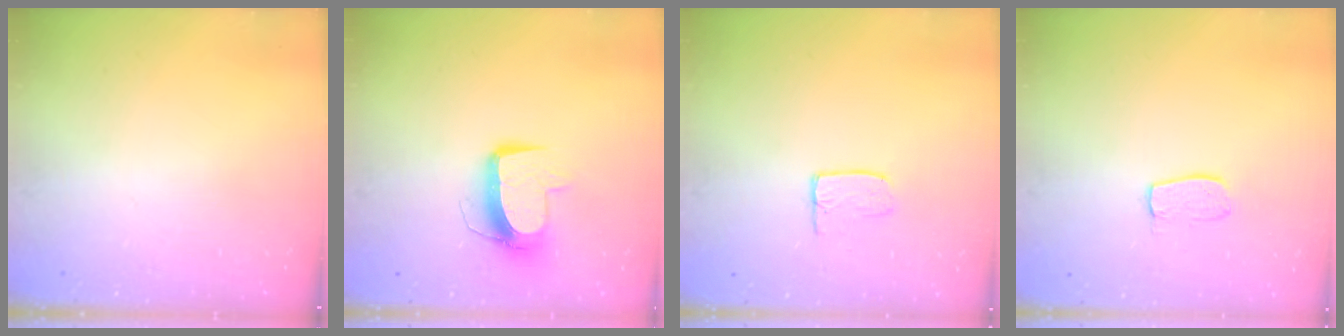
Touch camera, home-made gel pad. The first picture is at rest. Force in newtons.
{"total": 10.9, "press": 10.9, "slide": 0.7}
{"total": 5.2, "press": 5.2, "slide": 0.5}
{"total": 7.1, "press": 7.1, "slide": 0.3}